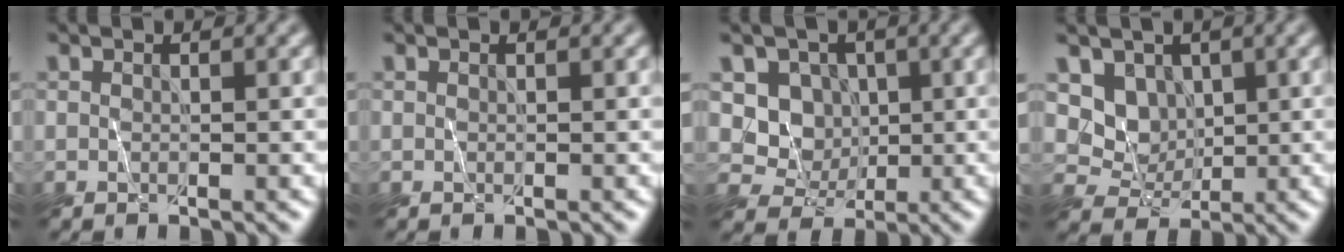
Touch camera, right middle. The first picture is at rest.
{"total": 0.0}
{"total": 2.8, "force": [0.7, 2.7, 0.5], "torque": [-0.003, -0.005, 0.003]}
{"total": 2.5, "force": [1.4, 2.1, 0.3], "torque": [-0.004, -0.008, 0.018]}